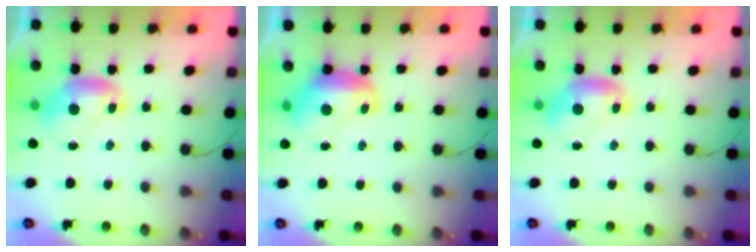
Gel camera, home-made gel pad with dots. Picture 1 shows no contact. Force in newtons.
{"total": 1.6, "press": 1.6, "slide": 0.4}
{"total": 0.0}